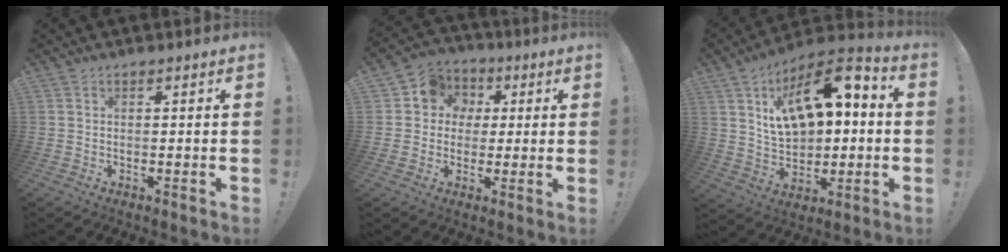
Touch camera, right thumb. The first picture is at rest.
{"total": 9.3, "force": [1.1, 8.8, 3.0], "torque": [-0.040, 0.012, 0.028]}
{"total": 16.8, "force": [5.7, 9.9, 12.3], "torque": [-0.185, -0.023, 0.101]}